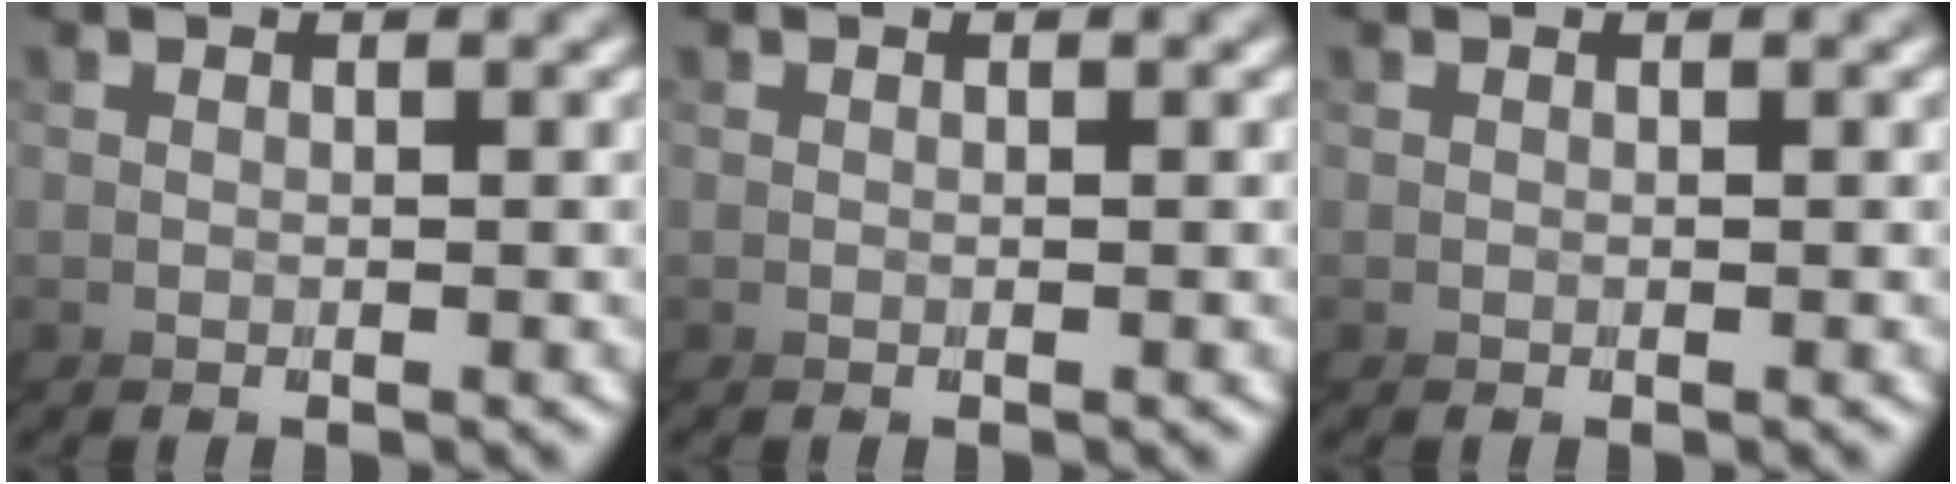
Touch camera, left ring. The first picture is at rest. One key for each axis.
{"total": 0.0}
{"total": 0.0}